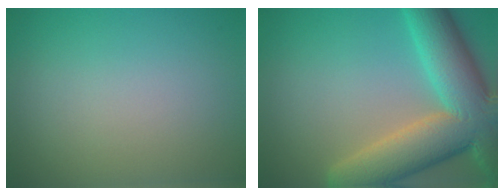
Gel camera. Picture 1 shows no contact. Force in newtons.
{"total": 12.3, "press": 12.2, "slide": 1.1}